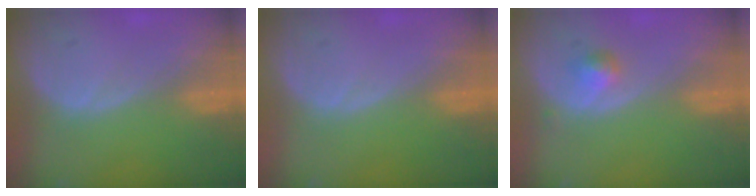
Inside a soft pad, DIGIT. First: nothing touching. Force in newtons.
{"total": 0.0}
{"total": 2.0, "press": 2.0, "slide": 0.2}